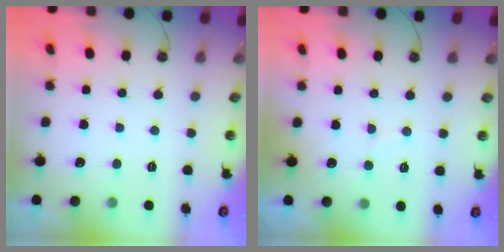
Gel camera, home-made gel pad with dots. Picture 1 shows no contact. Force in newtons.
{"total": 2.9, "press": 2.6, "slide": 1.2}